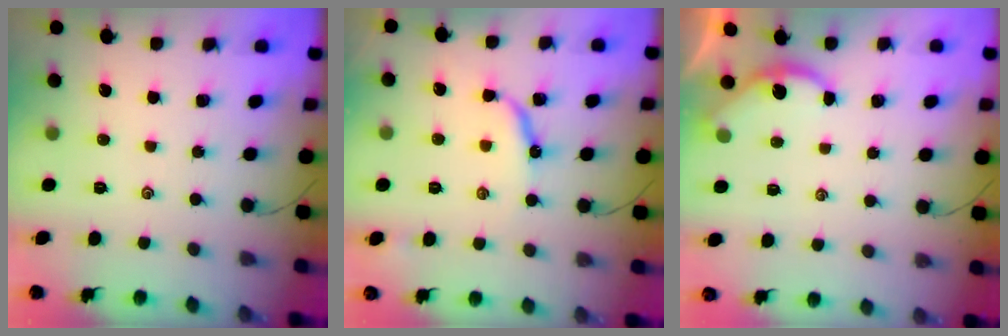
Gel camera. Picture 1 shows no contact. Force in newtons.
{"total": 8.3, "press": 8.3, "slide": 0.3}
{"total": 2.4, "press": 2.3, "slide": 0.3}